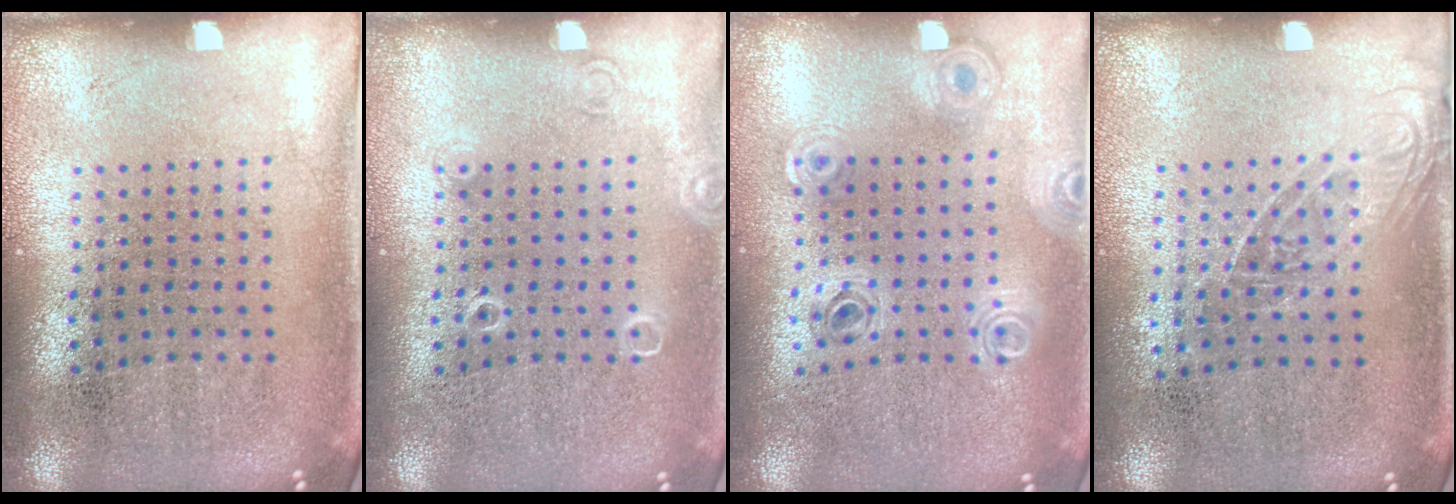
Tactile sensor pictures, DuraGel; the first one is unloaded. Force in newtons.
{"total": 1.0, "press": 1.0, "slide": 0.2}
{"total": 0.9, "press": 0.9, "slide": 0.1}
{"total": 1.4, "press": 1.0, "slide": 0.9}